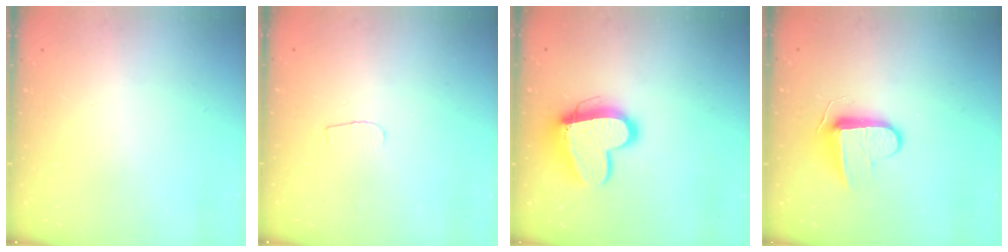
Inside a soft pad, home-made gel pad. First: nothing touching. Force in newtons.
{"total": 3.4, "press": 3.4, "slide": 0.4}
{"total": 13.7, "press": 13.6, "slide": 1.3}
{"total": 8.7, "press": 8.7, "slide": 0.9}